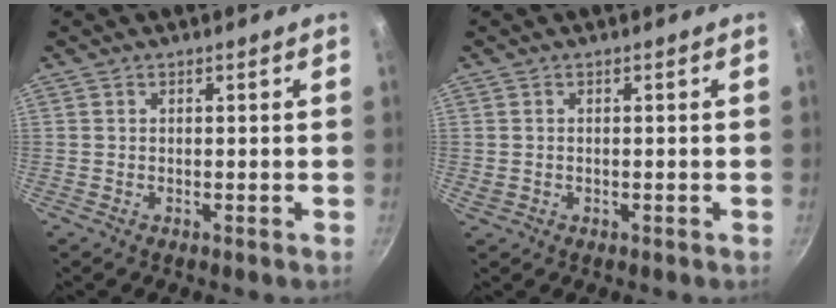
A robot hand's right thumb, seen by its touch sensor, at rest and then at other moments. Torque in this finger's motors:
{"motor_torque": [0.36, 0.49, -0.10, 0.13, -0.01]}